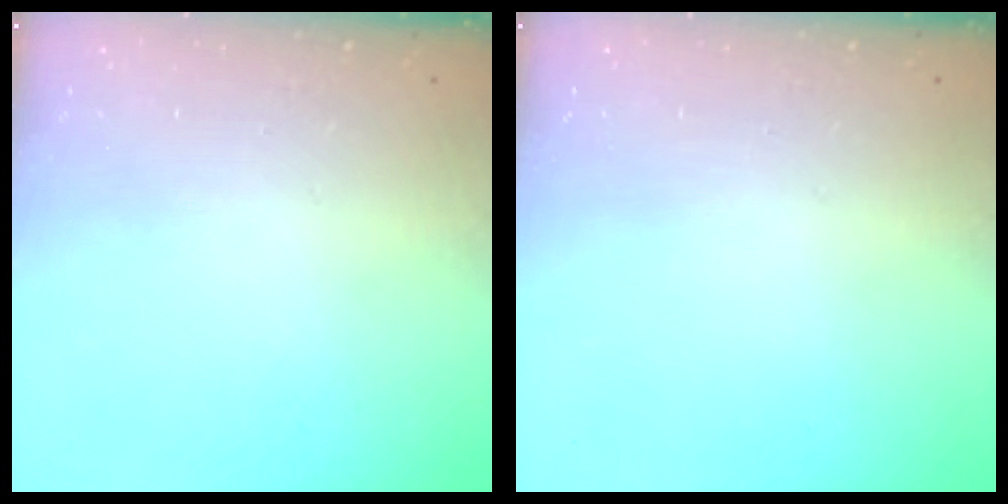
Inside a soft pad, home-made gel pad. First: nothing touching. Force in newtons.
{"total": 0.0}